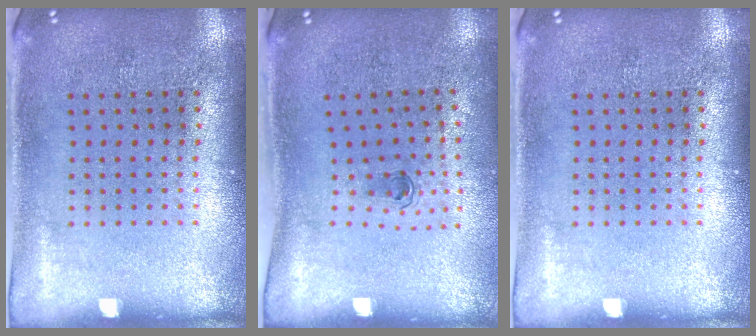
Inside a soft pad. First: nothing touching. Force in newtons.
{"total": 0.6, "press": 0.3, "slide": 0.5}
{"total": 0.0}